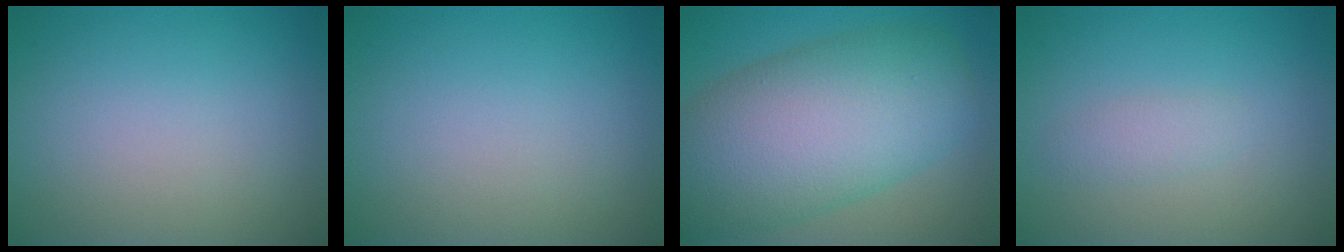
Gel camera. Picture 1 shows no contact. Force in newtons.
{"total": 0.0}
{"total": 12.3, "press": 12.3, "slide": 0.4}
{"total": 1.2, "press": 1.2, "slide": 0.0}